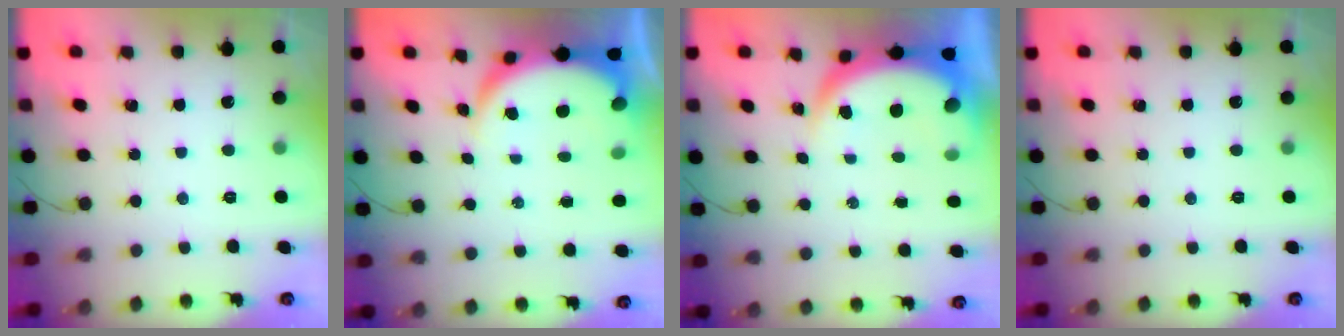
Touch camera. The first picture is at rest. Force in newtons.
{"total": 6.7, "press": 6.5, "slide": 1.7}
{"total": 9.1, "press": 9.0, "slide": 1.0}
{"total": 0.0}